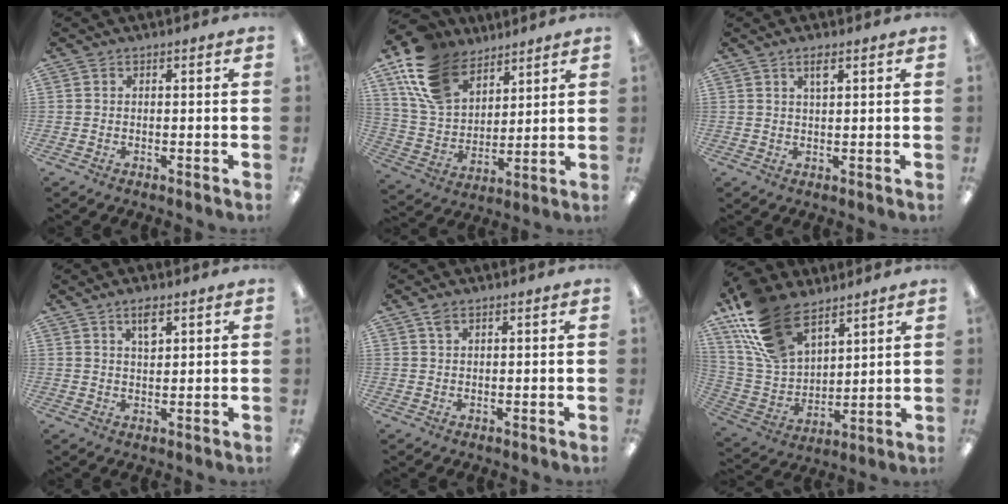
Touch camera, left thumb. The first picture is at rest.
{"total": 17.7, "force": [11.5, 10.7, 8.3], "torque": [-0.192, -0.038, 0.222]}
{"total": 2.7, "force": [1.7, 0.8, 2.0], "torque": [-0.037, 0.001, 0.027]}
{"total": 4.1, "force": [2.6, 1.6, 2.7], "torque": [-0.037, -0.006, 0.040]}
{"total": 1.8, "force": [1.2, 0.8, 1.1], "torque": [-0.025, 0.000, 0.023]}
{"total": 20.4, "force": [13.3, 11.0, 10.8], "torque": [-0.242, -0.057, 0.251]}